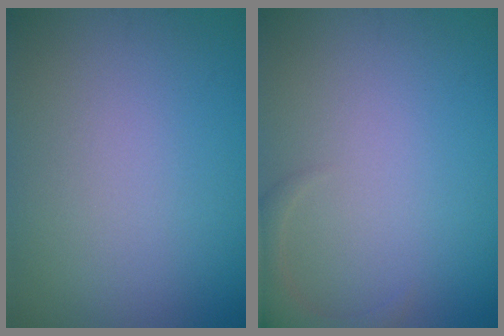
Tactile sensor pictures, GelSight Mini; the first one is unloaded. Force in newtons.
{"total": 2.6, "press": 2.6, "slide": 0.3}